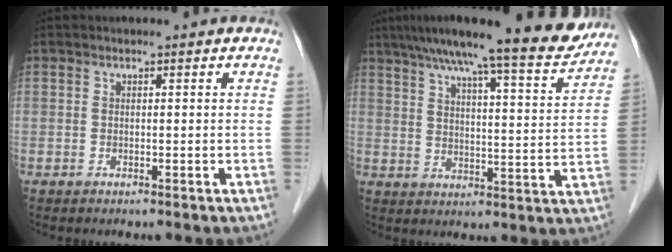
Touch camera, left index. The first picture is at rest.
{"total": 16.9, "force": [14.5, 1.3, 8.7], "torque": [-0.125, -0.005, 0.198]}